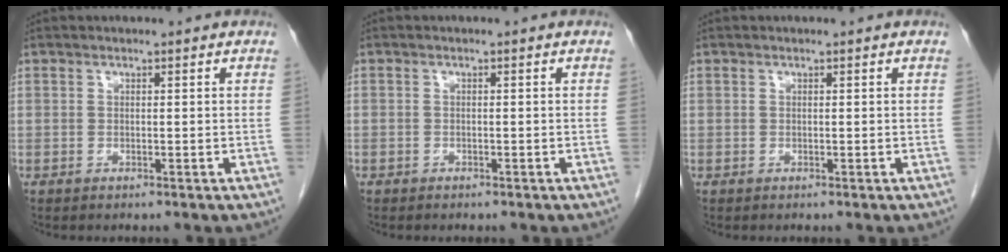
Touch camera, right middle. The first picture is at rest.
{"total": 0.7, "force": [-0.5, 0.5, 0.0], "torque": [-0.007, 0.003, -0.010]}
{"total": 0.0}